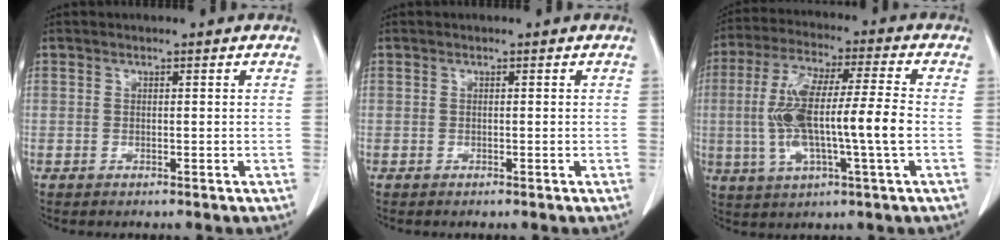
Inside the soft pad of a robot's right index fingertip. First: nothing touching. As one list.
[{"total": 0.0}, {"total": 14.3, "force": [-1.5, 1.3, 14.2], "torque": [-0.284, 0.008, -0.029]}]